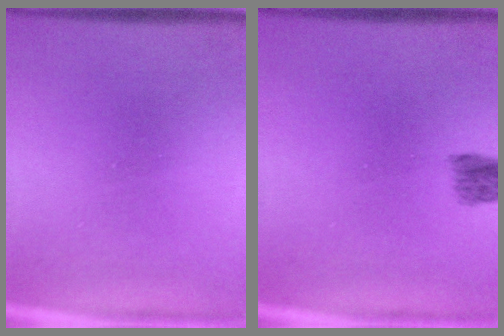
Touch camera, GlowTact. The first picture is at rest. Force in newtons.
{"total": 3.3}